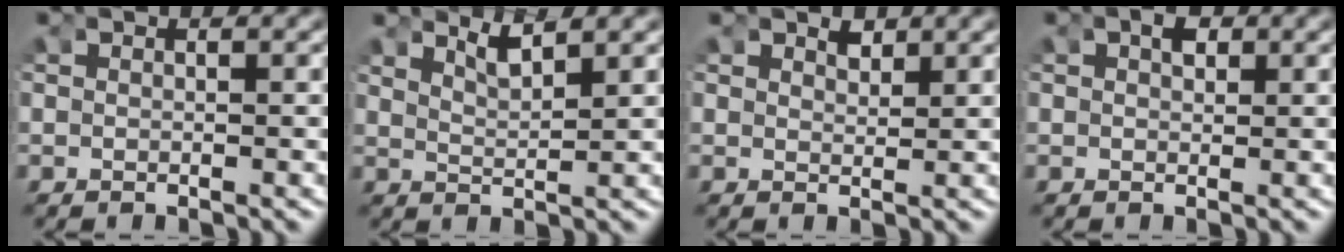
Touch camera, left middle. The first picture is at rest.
{"total": 2.3, "force": [1.9, -0.5, 1.1], "torque": [-0.025, -0.008, 0.038]}
{"total": 1.1, "force": [1.1, 0.0, 0.3], "torque": [-0.006, -0.009, 0.024]}
{"total": 1.3, "force": [0.7, 0.8, 0.9], "torque": [-0.014, 0.000, 0.012]}